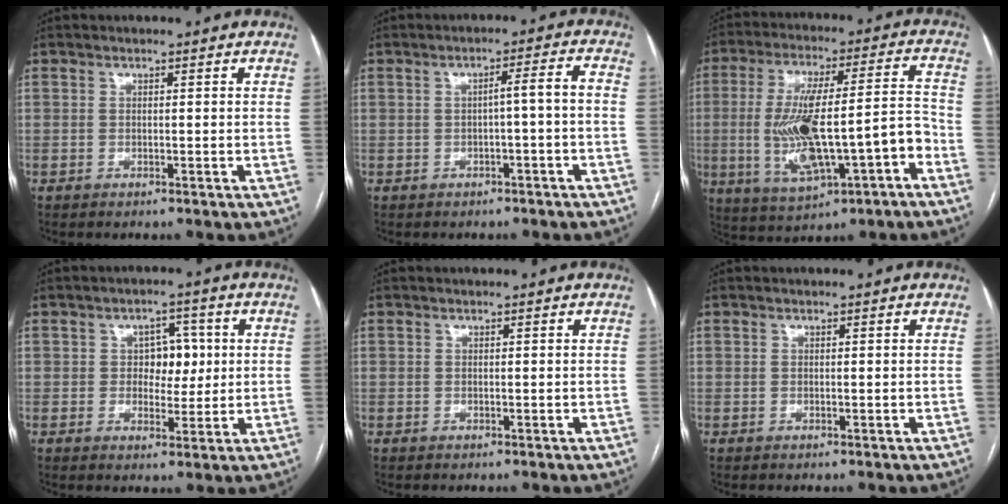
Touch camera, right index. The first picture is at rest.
{"total": 3.4, "force": [-0.8, 0.1, 3.2], "torque": [-0.044, 0.016, -0.009]}
{"total": 16.7, "force": [-4.6, 3.9, 15.6], "torque": [-0.286, 0.017, -0.062]}
{"total": 5.4, "force": [0.7, 3.7, 3.8], "torque": [-0.044, 0.013, 0.014]}
{"total": 0.0}
{"total": 0.0}